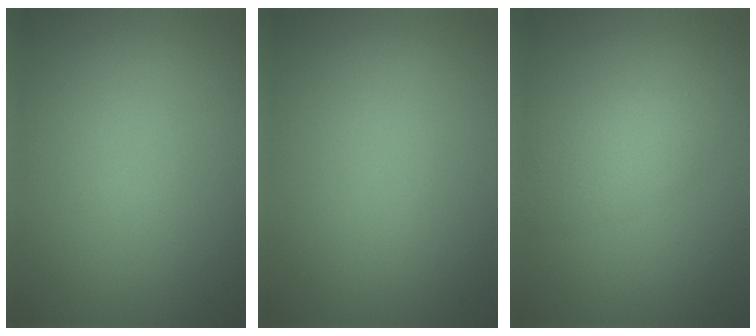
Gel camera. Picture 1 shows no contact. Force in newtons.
{"total": 0.0}
{"total": 2.6, "press": 2.6, "slide": 0.0}